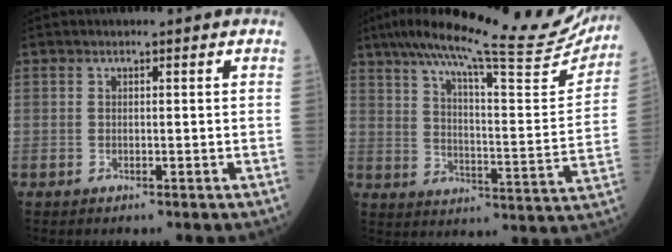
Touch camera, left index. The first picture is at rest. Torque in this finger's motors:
{"motor_torque": [1.00, -1.14, 0.54, 0.14]}